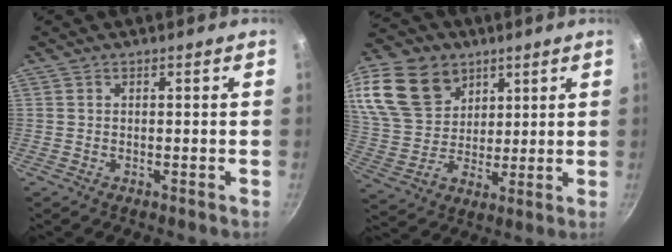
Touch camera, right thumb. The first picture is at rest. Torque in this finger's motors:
{"motor_torque": [-0.17, 0.74, 0.41, -0.22, 0.20]}